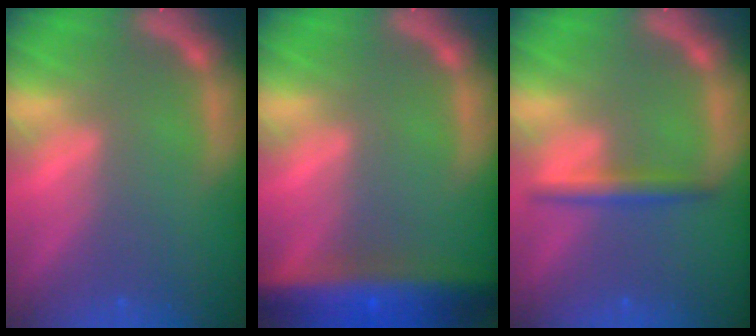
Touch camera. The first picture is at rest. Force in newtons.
{"total": 9.5}
{"total": 2.4}